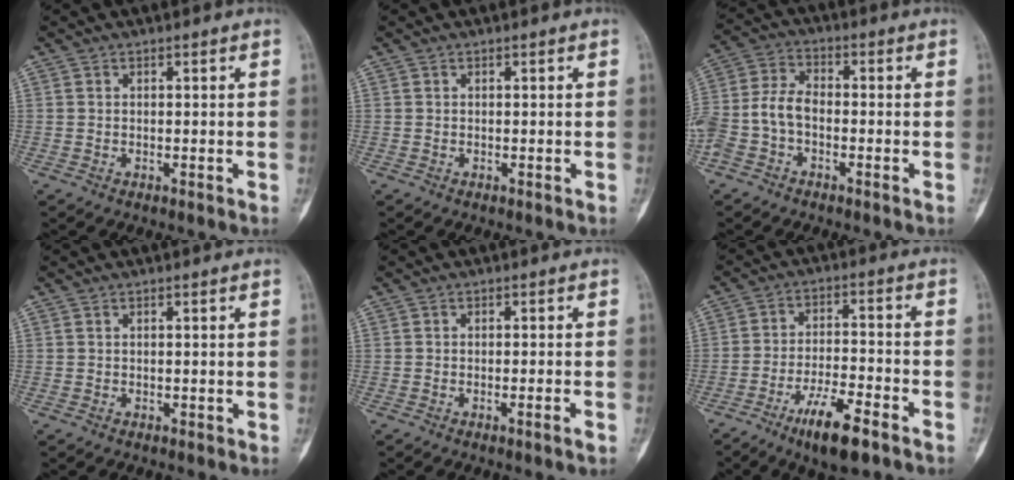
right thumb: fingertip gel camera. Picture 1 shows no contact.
{"total": 0.0}
{"total": 8.8, "force": [-2.5, 5.6, 6.3], "torque": [-0.138, 0.029, -0.055]}
{"total": 0.0}
{"total": 1.7, "force": [-0.9, 0.0, 1.4], "torque": [-0.028, 0.000, -0.014]}
{"total": 10.9, "force": [-6.9, 3.1, 7.9], "torque": [-0.138, 0.034, -0.113]}